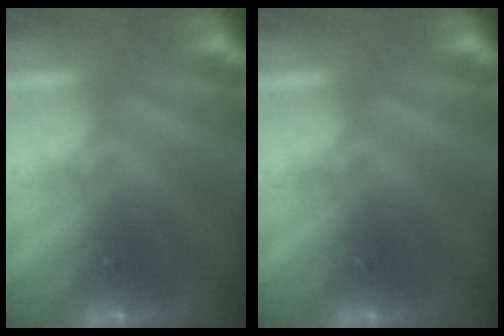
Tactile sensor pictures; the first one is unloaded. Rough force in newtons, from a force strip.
{"total": 0.0}